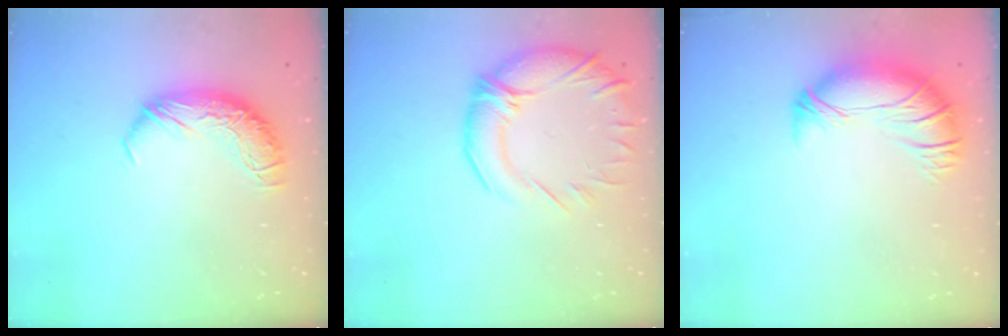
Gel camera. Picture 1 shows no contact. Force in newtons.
{"total": 7.7, "press": 6.0, "slide": 4.9}
{"total": 2.8, "press": 0.9, "slide": 2.6}